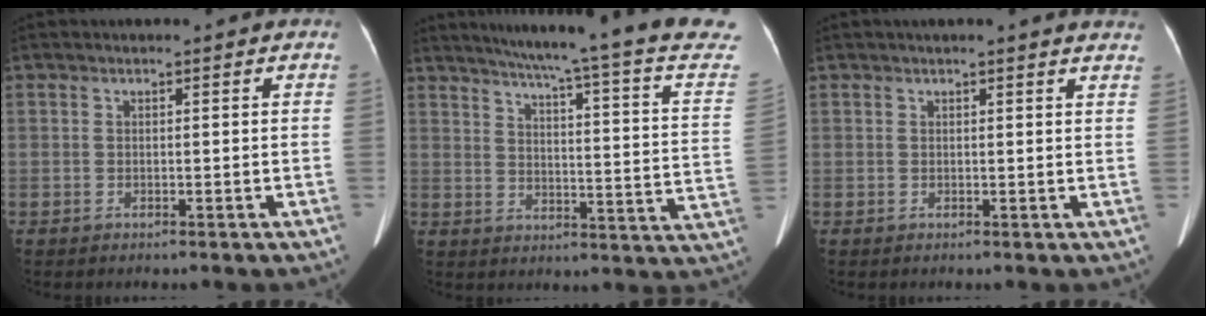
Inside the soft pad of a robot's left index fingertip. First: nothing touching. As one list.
[{"total": 23.9, "force": [20.2, -0.7, 12.8], "torque": [-0.185, -0.065, 0.238]}, {"total": 6.4, "force": [5.8, 0.4, 2.7], "torque": [-0.031, 0.010, 0.047]}]